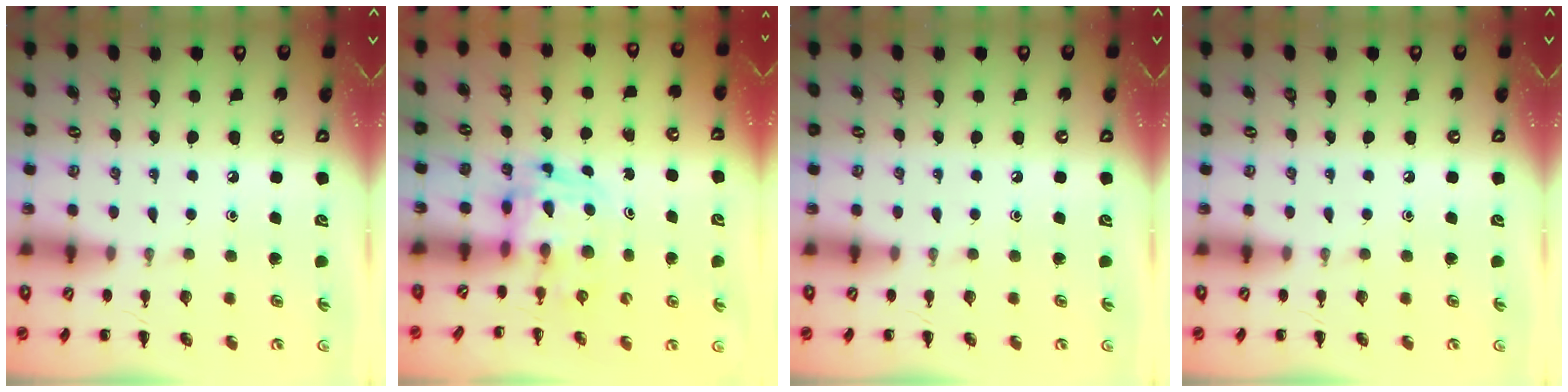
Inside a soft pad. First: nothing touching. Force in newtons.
{"total": 3.6, "press": 3.6, "slide": 0.6}
{"total": 0.0}
{"total": 0.0}